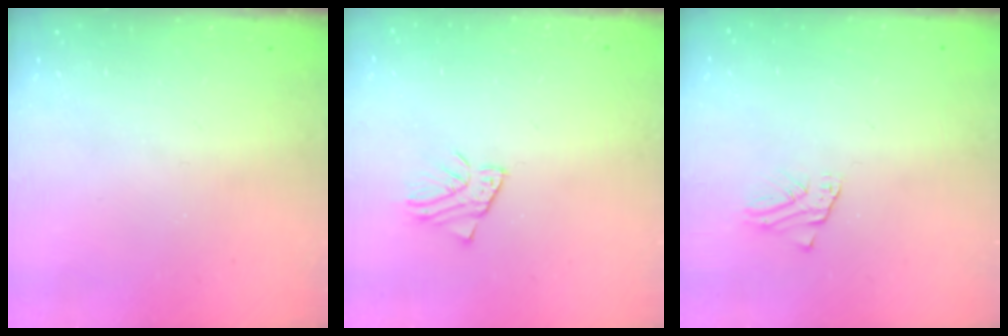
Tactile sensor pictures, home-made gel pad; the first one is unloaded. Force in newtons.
{"total": 2.5, "press": 2.5, "slide": 0.2}
{"total": 1.9, "press": 1.9, "slide": 0.1}